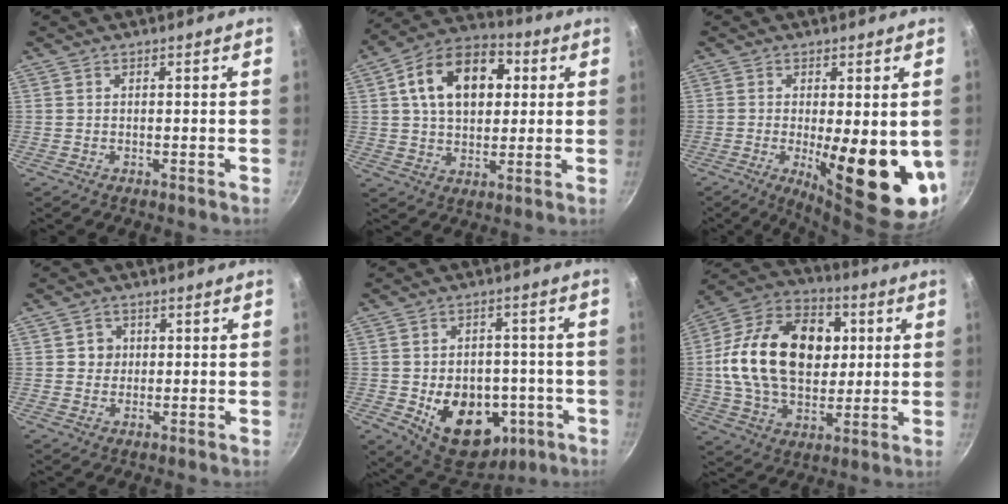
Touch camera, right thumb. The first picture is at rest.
{"total": 16.8, "force": [4.1, 11.2, 11.8], "torque": [-0.160, 0.017, 0.054]}
{"total": 16.8, "force": [-2.2, 5.3, 15.8], "torque": [-0.202, -0.026, -0.021]}
{"total": 3.0, "force": [0.4, 2.9, 0.8], "torque": [0.009, 0.003, 0.003]}
{"total": 17.9, "force": [-5.0, 12.8, 11.5], "torque": [-0.135, 0.020, -0.052]}
{"total": 25.4, "force": [3.3, 17.4, 18.2], "torque": [-0.284, 0.019, 0.047]}